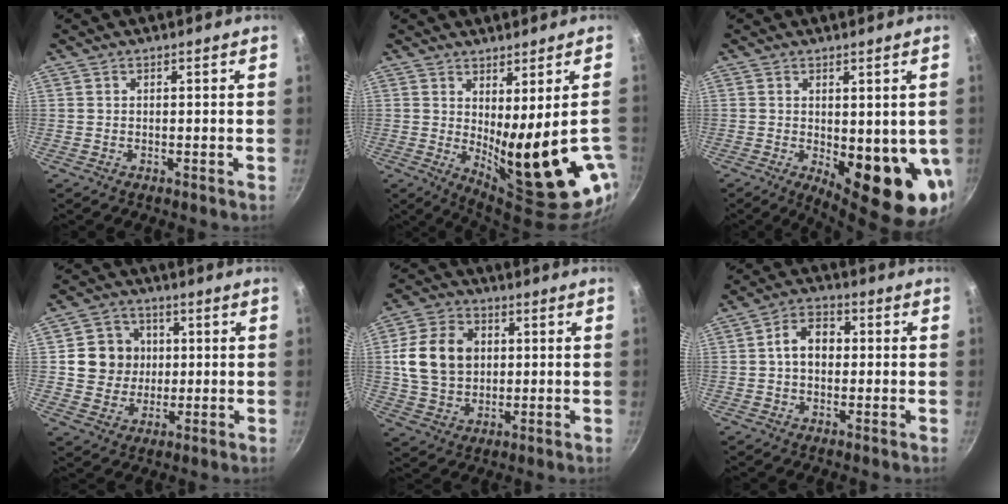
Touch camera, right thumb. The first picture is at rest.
{"total": 16.8, "force": [-1.7, 4.4, 16.1], "torque": [-0.205, -0.038, 0.000]}
{"total": 14.4, "force": [-1.4, 5.6, 13.2], "torque": [-0.144, -0.031, -0.005]}
{"total": 9.4, "force": [1.2, 8.7, 3.2], "torque": [-0.020, 0.006, 0.018]}
{"total": 13.8, "force": [2.0, 10.6, 8.6], "torque": [-0.139, 0.006, 0.034]}
{"total": 7.4, "force": [0.5, 5.4, 5.1], "torque": [-0.058, 0.021, -0.003]}